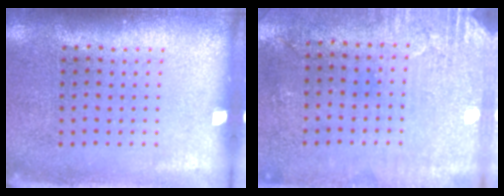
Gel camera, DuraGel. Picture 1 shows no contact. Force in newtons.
{"total": 2.9, "press": 2.4, "slide": 1.6}